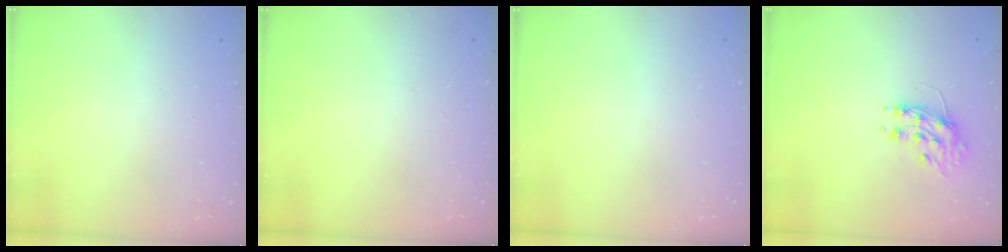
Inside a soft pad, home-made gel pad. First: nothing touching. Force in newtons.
{"total": 0.0}
{"total": 0.0}
{"total": 7.9, "press": 7.9, "slide": 0.1}